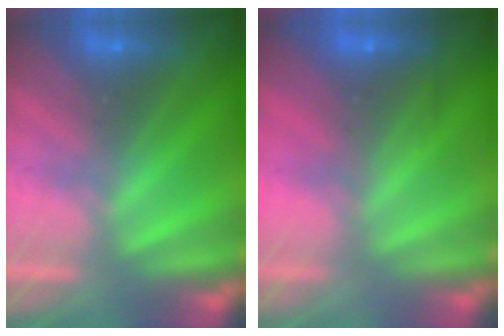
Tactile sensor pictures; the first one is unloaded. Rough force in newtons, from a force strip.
{"total": 2.3}